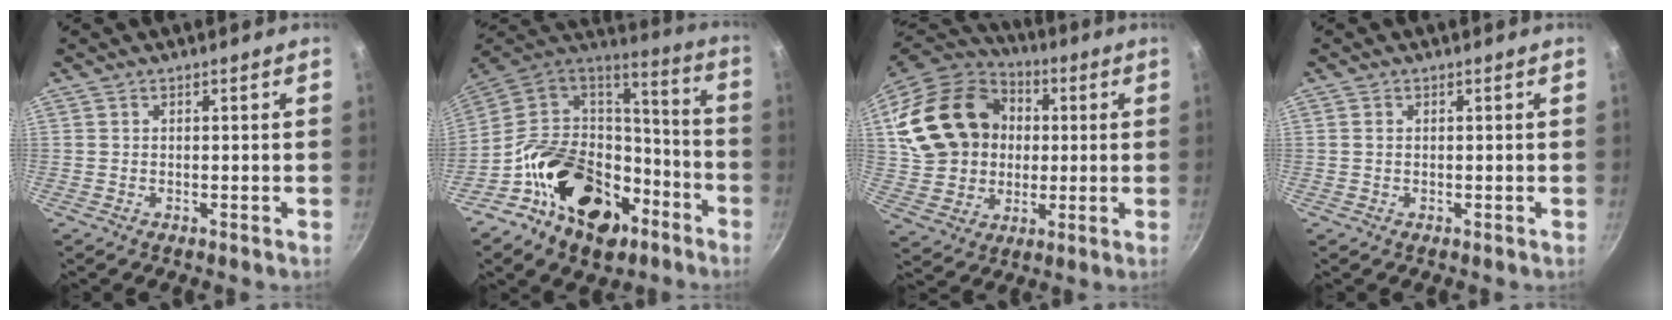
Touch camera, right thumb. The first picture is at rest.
{"total": 25.8, "force": [-11.5, 17.2, 15.4], "torque": [-0.212, 0.083, -0.185]}
{"total": 23.3, "force": [4.2, 18.8, 13.1], "torque": [-0.226, 0.033, 0.091]}
{"total": 0.7, "force": [0.1, 0.5, 0.5], "torque": [-0.009, 0.002, 0.002]}